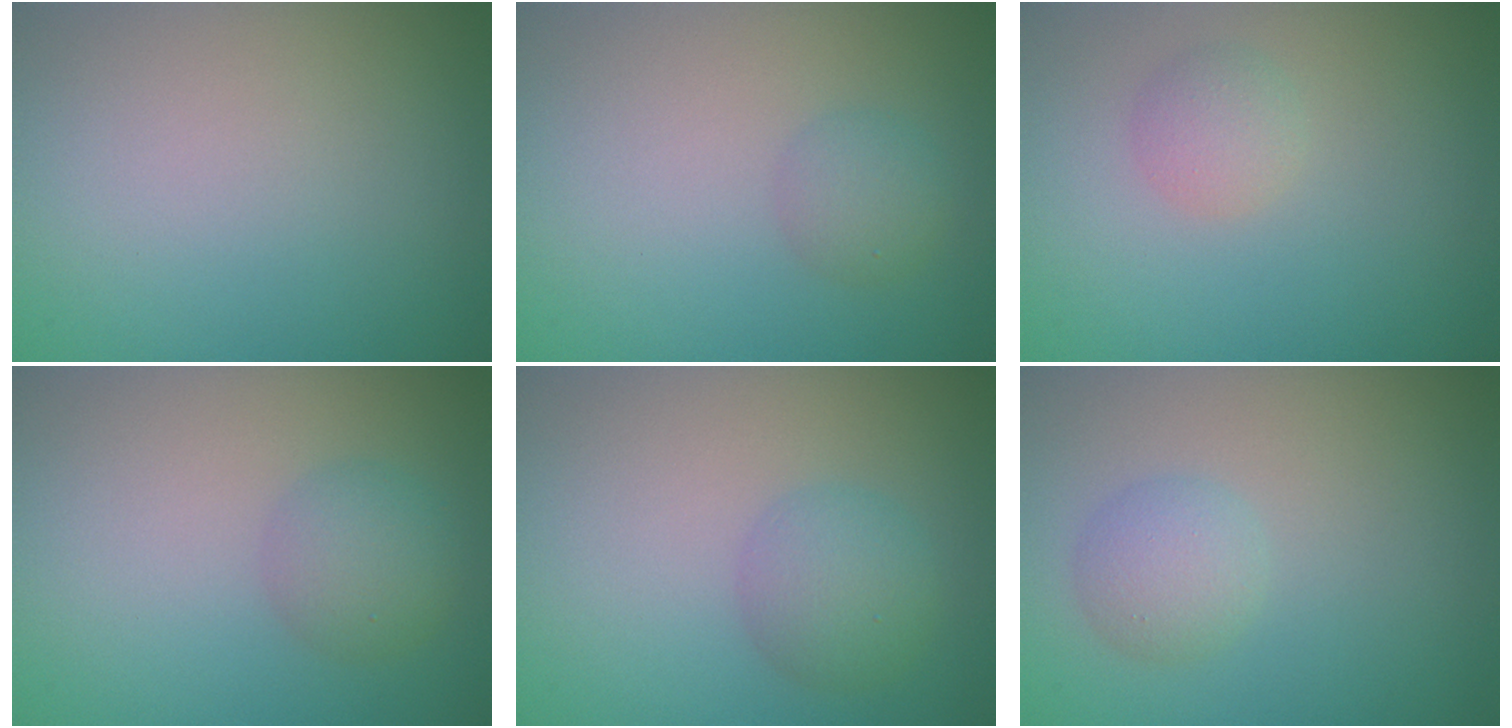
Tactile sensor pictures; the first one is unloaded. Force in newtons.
{"total": 1.7, "press": 1.7, "slide": 0.0}
{"total": 1.7, "press": 1.7, "slide": 0.0}
{"total": 2.6, "press": 2.6, "slide": 0.0}
{"total": 2.9, "press": 2.9, "slide": 0.1}
{"total": 2.2, "press": 2.2, "slide": 0.1}